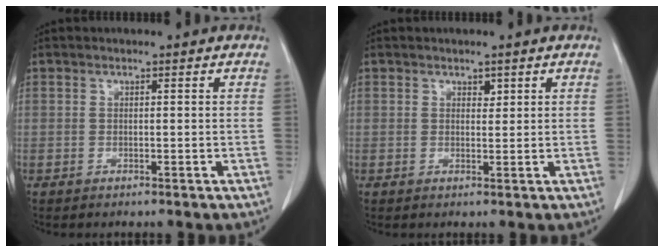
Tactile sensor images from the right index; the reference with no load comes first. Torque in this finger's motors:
{"motor_torque": [-0.12, 0.05, -0.02, -0.01]}